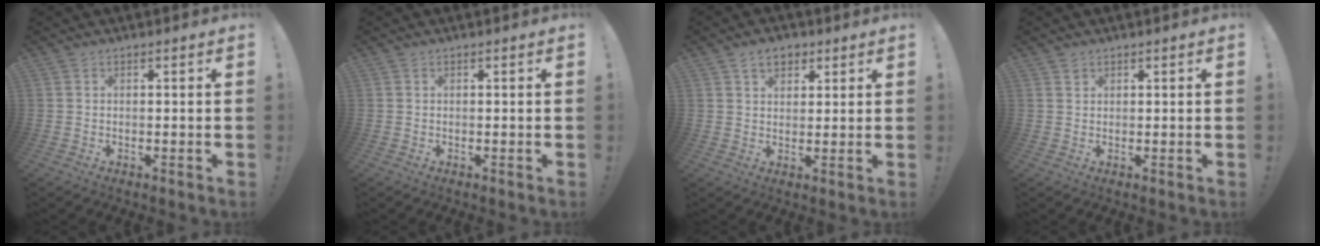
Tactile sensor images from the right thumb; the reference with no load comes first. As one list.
[{"total": 0.0}, {"total": 5.6, "force": [3.1, 3.7, 2.8], "torque": [-0.035, -0.006, 0.053]}, {"total": 1.2, "force": [0.8, 0.8, 0.3], "torque": [0.001, -0.002, 0.015]}]